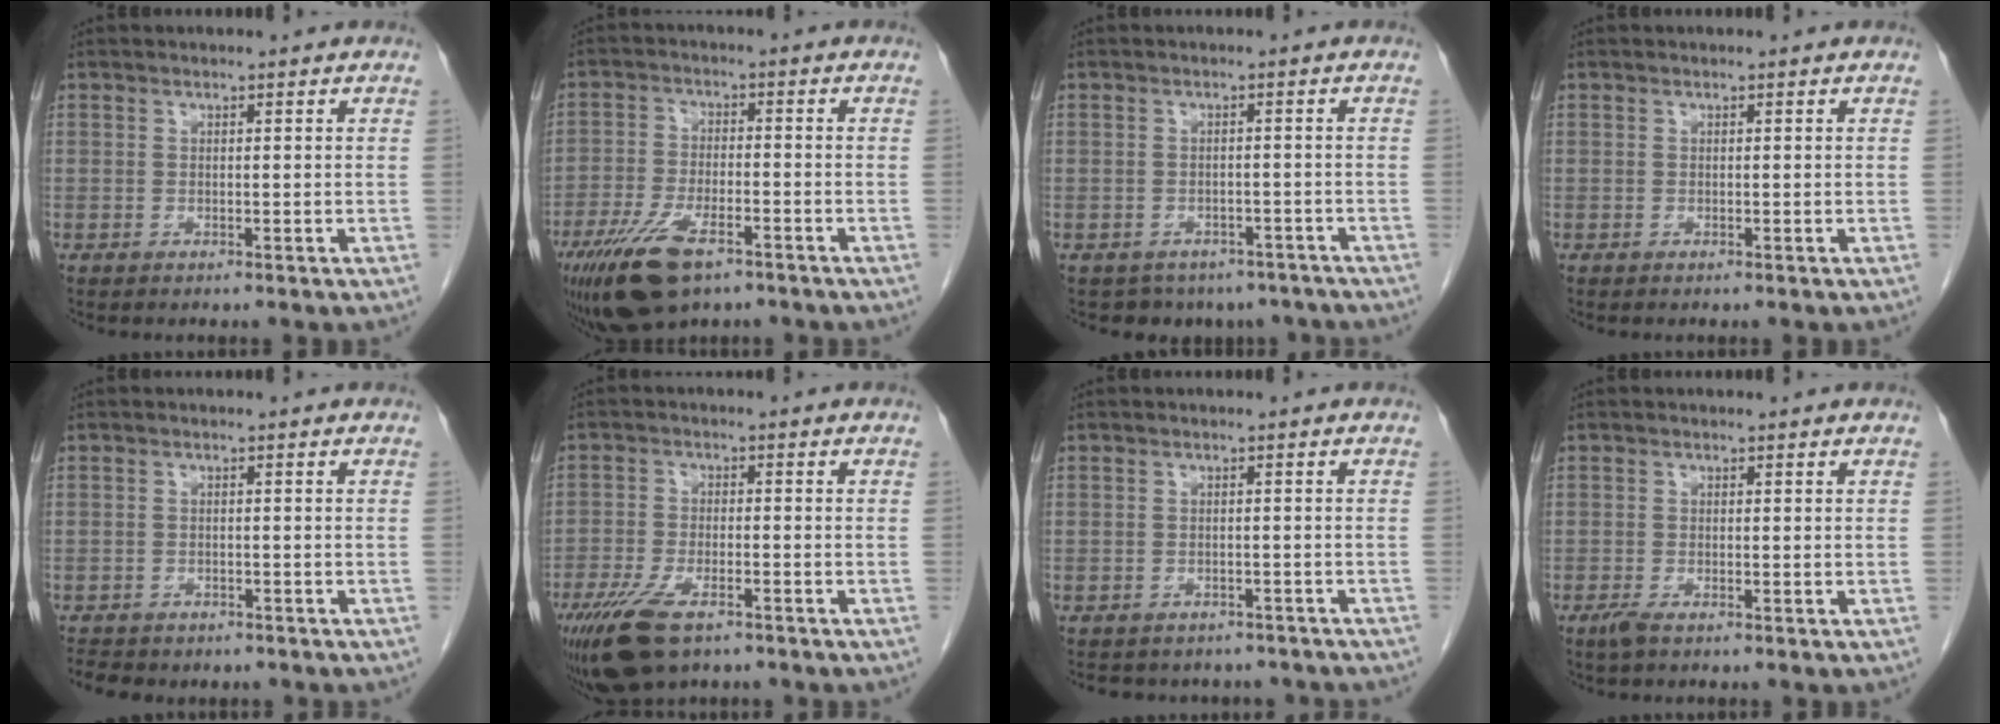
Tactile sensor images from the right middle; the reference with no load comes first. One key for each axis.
{"total": 10.8, "fx": -6.8, "fy": 3.8, "fz": 7.4, "tx": -0.146, "ty": -0.015, "tz": -0.117}
{"total": 7.8, "fx": -6.2, "fy": 4.7, "fz": 0.8, "tx": -0.003, "ty": 0.011, "tz": -0.065}
{"total": 0.0}
{"total": 8.7, "fx": -6.3, "fy": 5.3, "fz": 2.8, "tx": -0.058, "ty": -0.001, "tz": -0.073}
{"total": 10.0, "fx": -6.7, "fy": 3.7, "fz": 6.5, "tx": -0.124, "ty": -0.015, "tz": -0.115}
{"total": 9.7, "fx": -8.5, "fy": 4.2, "fz": 1.9, "tx": -0.024, "ty": 0.012, "tz": -0.087}
{"total": 1.5, "fx": -1.0, "fy": 0.3, "fz": 1.0, "tx": -0.028, "ty": -0.004, "tz": -0.021}